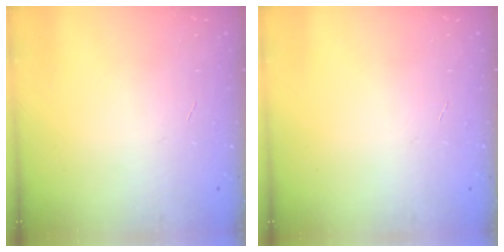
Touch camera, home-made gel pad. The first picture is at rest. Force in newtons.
{"total": 0.0}